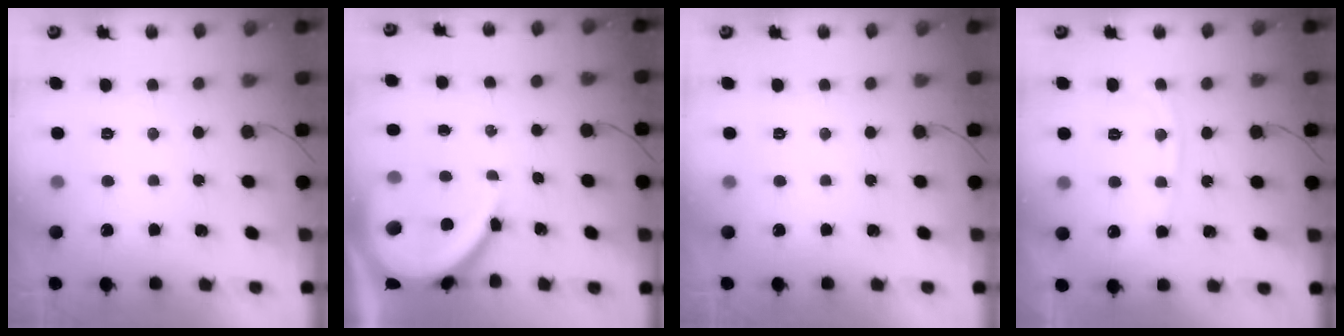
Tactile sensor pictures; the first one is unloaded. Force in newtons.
{"total": 10.9, "press": 10.9, "slide": 1.1}
{"total": 0.0}
{"total": 9.8, "press": 9.8, "slide": 1.3}